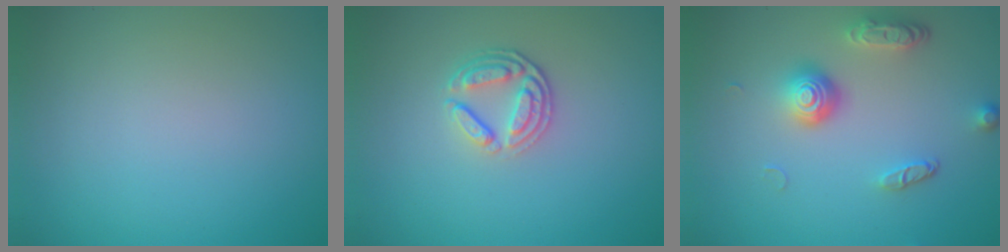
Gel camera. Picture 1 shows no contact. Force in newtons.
{"total": 2.9, "press": 2.5, "slide": 1.5}
{"total": 3.8, "press": 2.9, "slide": 2.5}